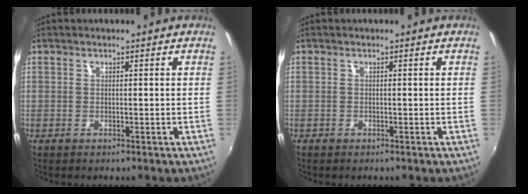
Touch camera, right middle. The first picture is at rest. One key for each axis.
{"total": 0.0}